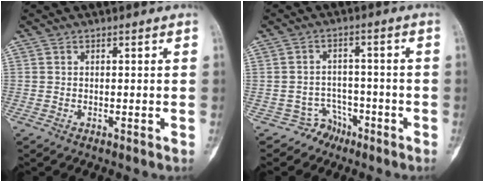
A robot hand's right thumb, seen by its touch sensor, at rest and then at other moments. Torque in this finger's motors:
{"motor_torque": [0.19, 0.35, 0.09, -0.02, -0.14]}